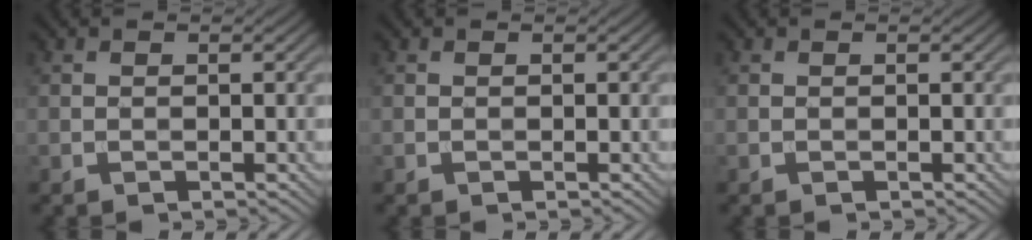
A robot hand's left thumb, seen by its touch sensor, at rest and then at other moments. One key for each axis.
{"total": 0.0}
{"total": 0.0}